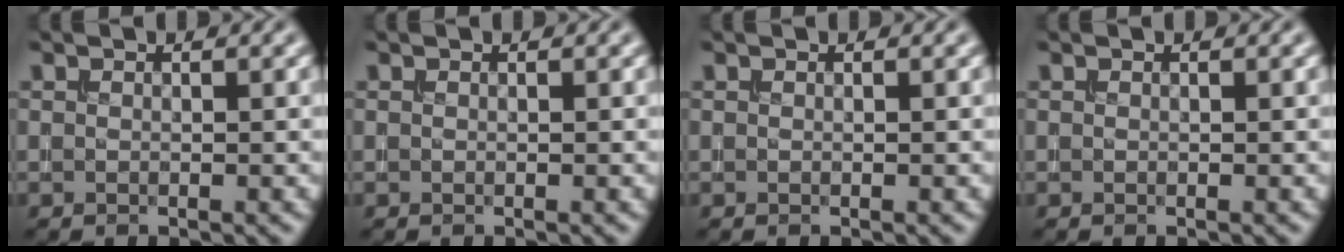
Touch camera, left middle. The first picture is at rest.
{"total": 0.0}
{"total": 0.0}
{"total": 0.0}